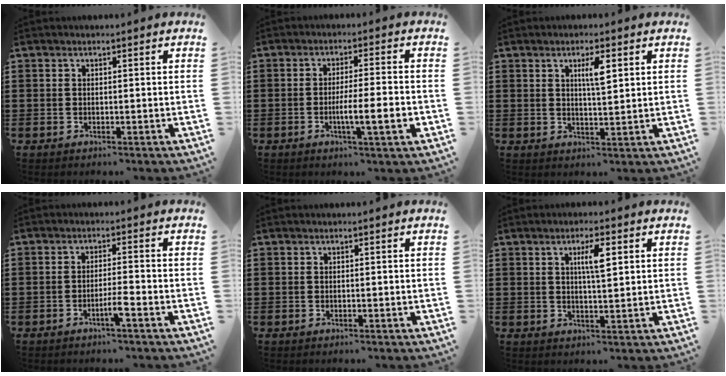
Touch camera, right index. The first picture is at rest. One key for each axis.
{"total": 6.8, "fx": -1.9, "fy": 0.7, "fz": 6.4, "tx": -0.111, "ty": -0.008, "tz": -0.033}
{"total": 3.7, "fx": 1.5, "fy": 0.8, "fz": 3.3, "tx": -0.061, "ty": 0.003, "tz": 0.020}
{"total": 3.1, "fx": -1.7, "fy": -0.1, "fz": 2.6, "tx": -0.045, "ty": -0.002, "tz": -0.032}
{"total": 0.0}
{"total": 4.2, "fx": 1.4, "fy": 0.9, "fz": 3.9, "tx": -0.071, "ty": 0.006, "tz": 0.018}